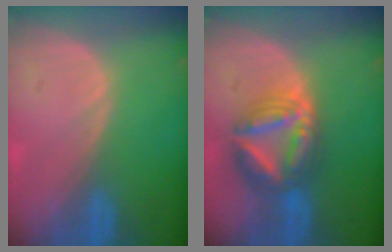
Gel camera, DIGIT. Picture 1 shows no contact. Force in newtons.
{"total": 8.5, "press": 8.4, "slide": 0.8}